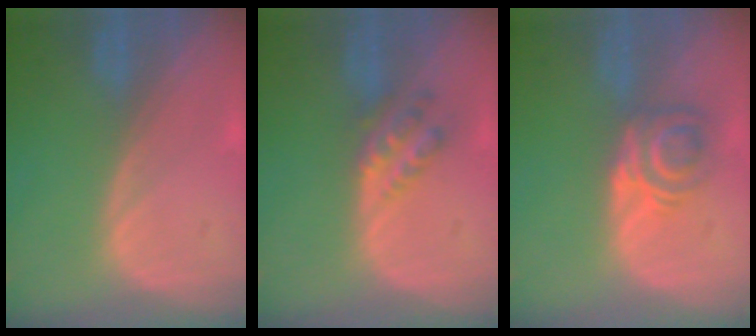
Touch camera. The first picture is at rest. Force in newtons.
{"total": 4.5, "press": 3.9, "slide": 2.2}
{"total": 5.8, "press": 4.9, "slide": 3.2}